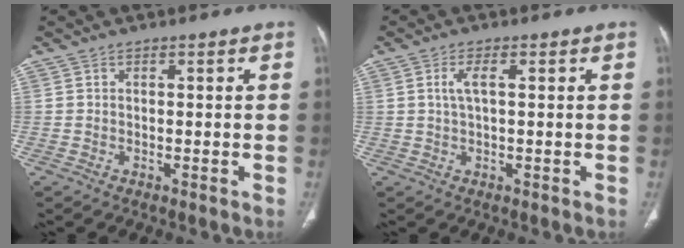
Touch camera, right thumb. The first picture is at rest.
{"total": 2.9, "force": [0.7, 1.0, 2.7], "torque": [-0.065, 0.009, 0.015]}